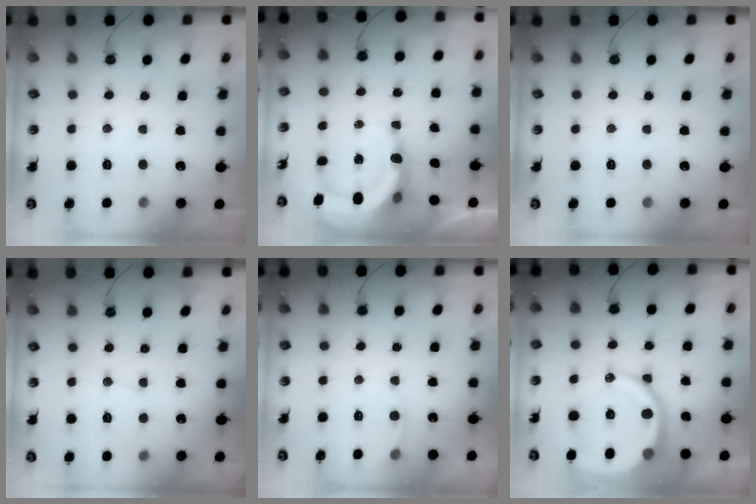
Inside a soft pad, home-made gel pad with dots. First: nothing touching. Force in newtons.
{"total": 8.0, "press": 7.8, "slide": 2.0}
{"total": 0.0}
{"total": 3.7, "press": 3.7, "slide": 0.4}
{"total": 4.6, "press": 4.6, "slide": 0.3}
{"total": 16.6, "press": 16.4, "slide": 2.2}